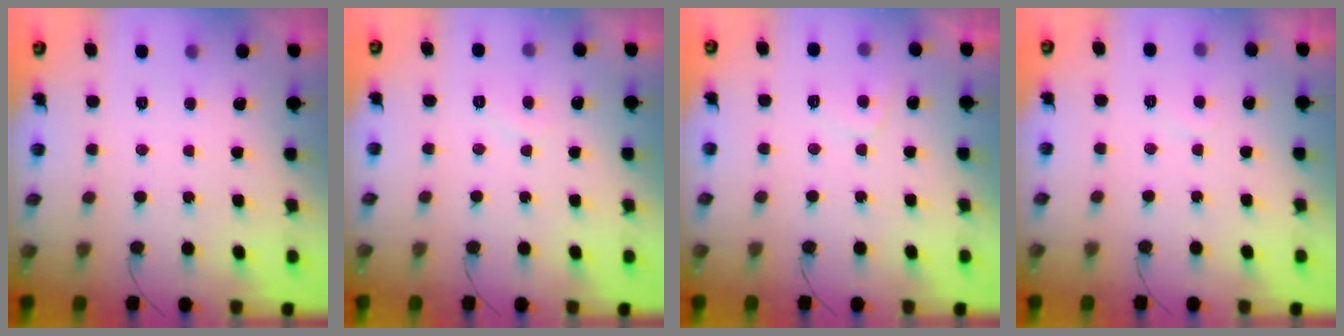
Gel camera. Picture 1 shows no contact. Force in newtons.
{"total": 2.7, "press": 2.6, "slide": 0.5}
{"total": 3.5, "press": 3.5, "slide": 0.6}
{"total": 1.9, "press": 1.8, "slide": 0.6}